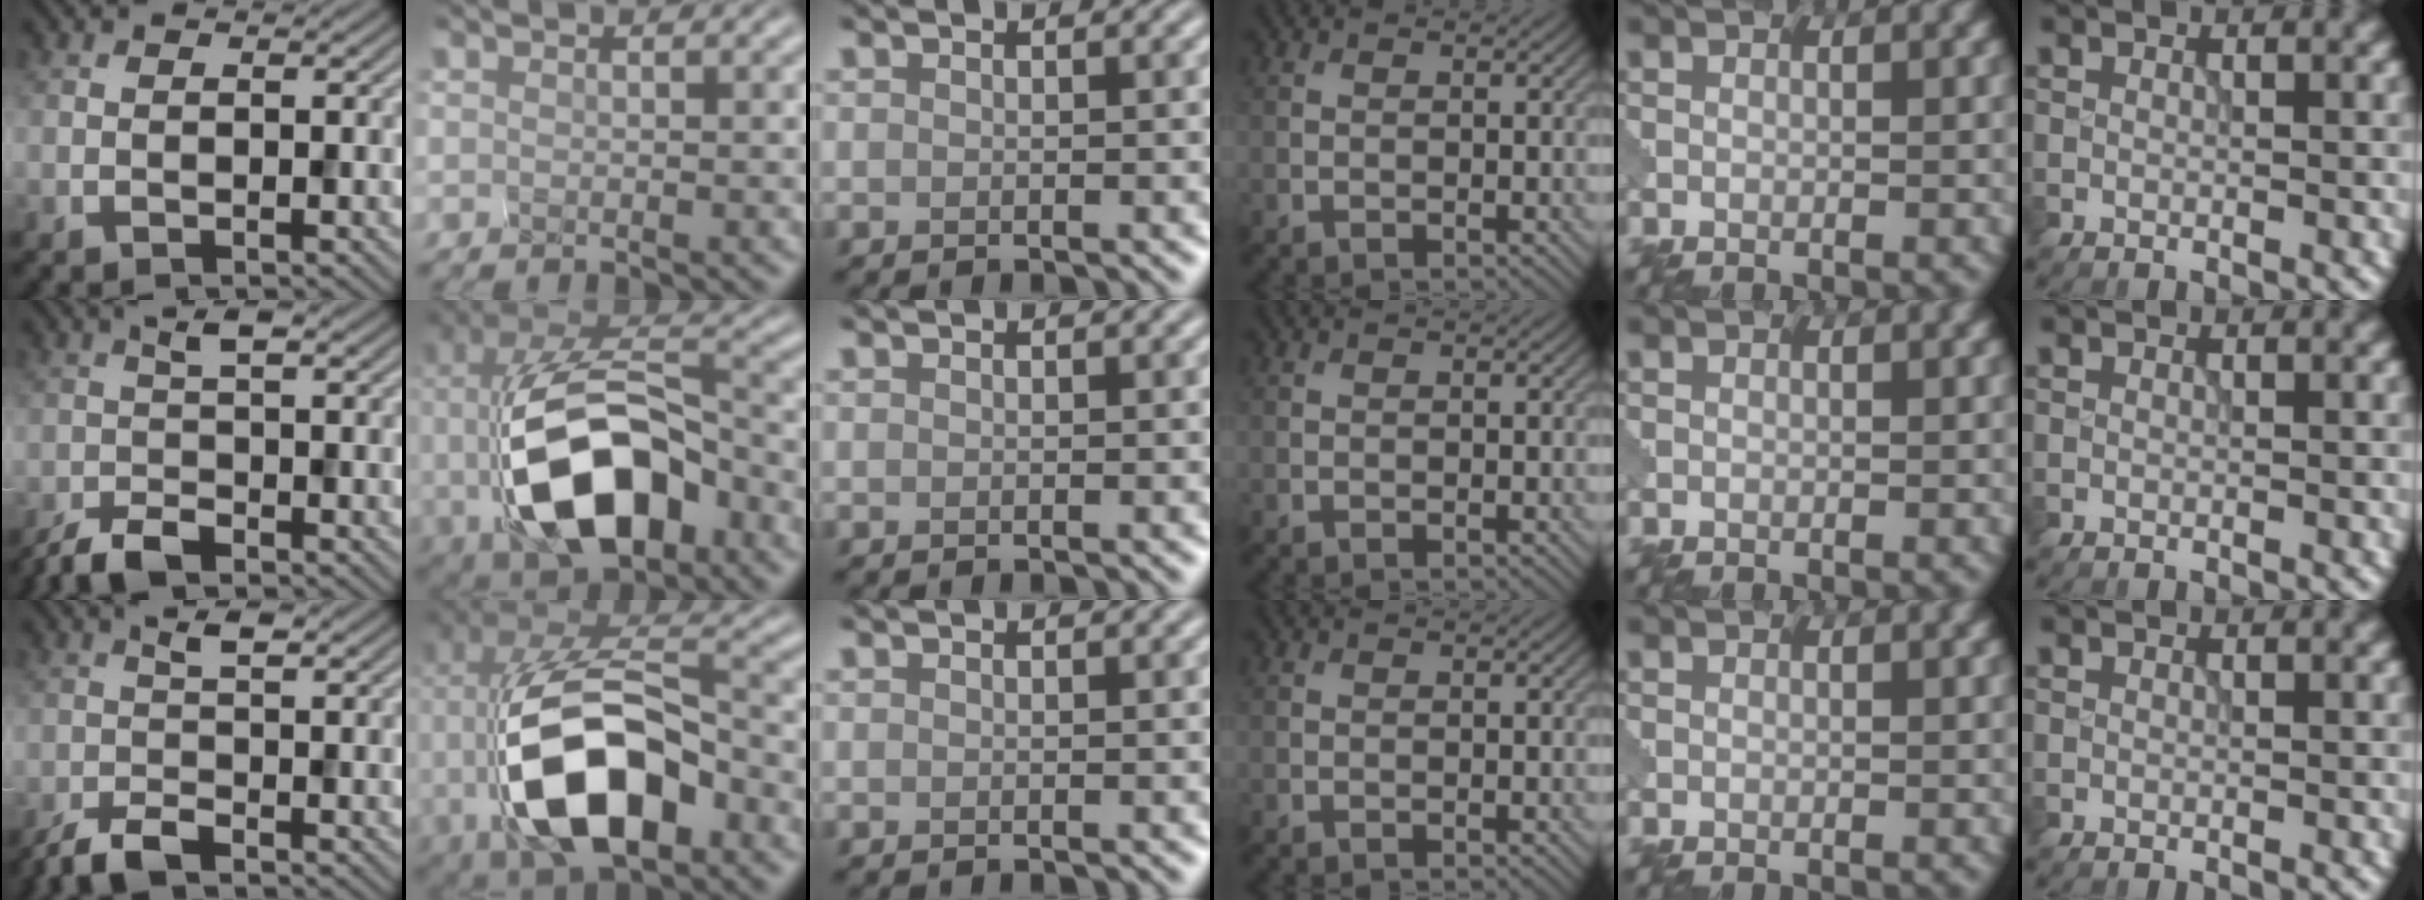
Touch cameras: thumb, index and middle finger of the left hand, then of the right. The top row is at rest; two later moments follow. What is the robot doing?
{"motion": "squeeze", "object": "hand grip exerciser"}